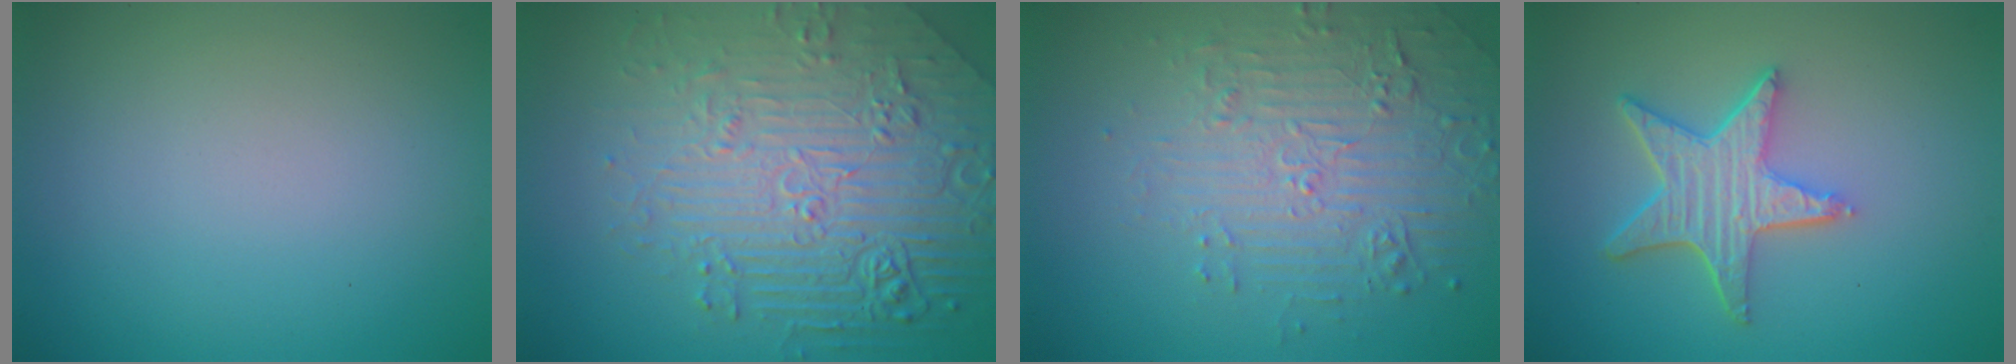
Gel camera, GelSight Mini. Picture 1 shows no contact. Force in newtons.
{"total": 8.5, "press": 6.3, "slide": 5.7}
{"total": 4.9, "press": 3.6, "slide": 3.4}
{"total": 5.1, "press": 4.1, "slide": 3.1}